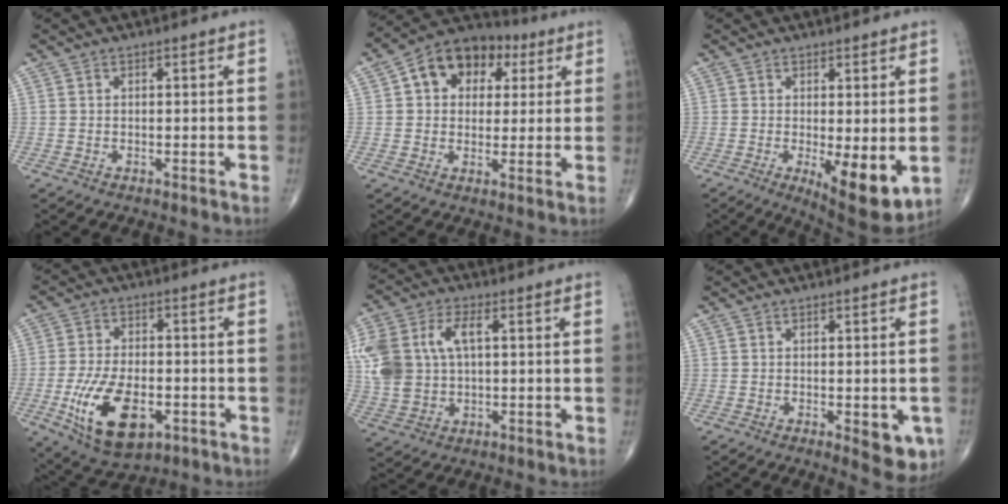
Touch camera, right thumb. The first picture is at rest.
{"total": 12.9, "force": [4.1, 9.5, 7.8], "torque": [-0.080, 0.018, 0.056]}
{"total": 9.7, "force": [-1.7, 3.1, 9.1], "torque": [-0.123, -0.026, -0.017]}
{"total": 14.8, "force": [-4.8, 7.8, 11.6], "torque": [-0.201, 0.004, -0.073]}
{"total": 15.8, "force": [2.8, 9.9, 12.0], "torque": [-0.284, 0.011, 0.057]}
{"total": 6.3, "force": [-1.7, 2.5, 5.5], "torque": [-0.048, -0.010, -0.014]}